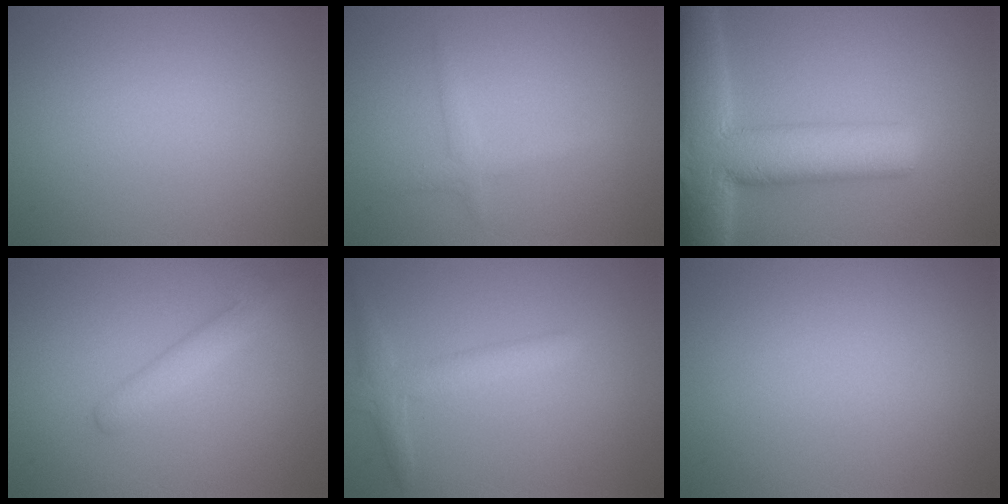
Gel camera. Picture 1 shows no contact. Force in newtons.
{"total": 1.3, "press": 1.3, "slide": 0.1}
{"total": 10.7, "press": 10.7, "slide": 0.5}
{"total": 2.5, "press": 2.5, "slide": 0.2}
{"total": 2.5, "press": 2.5, "slide": 0.1}
{"total": 0.0}